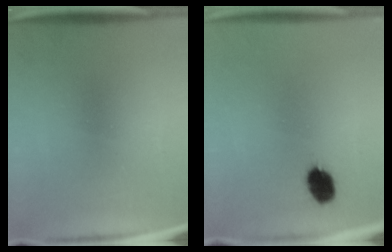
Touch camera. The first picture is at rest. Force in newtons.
{"total": 5.5}